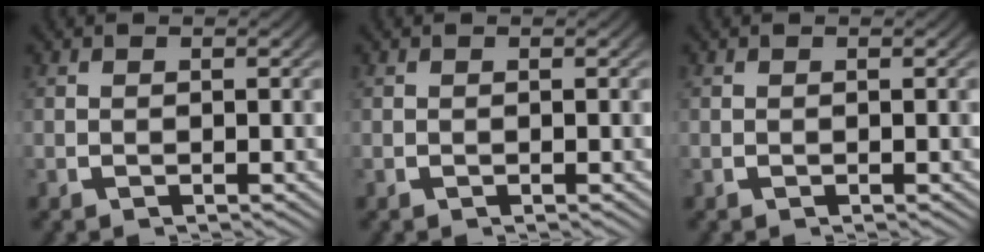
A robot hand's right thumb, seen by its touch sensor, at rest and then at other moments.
{"total": 0.0}
{"total": 0.0}